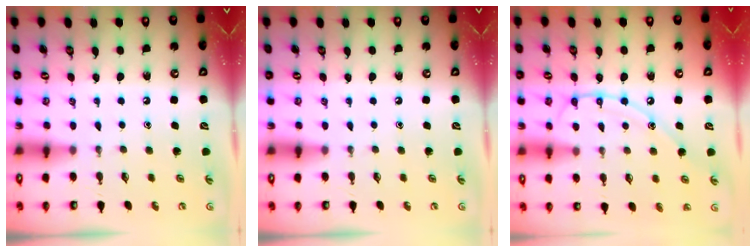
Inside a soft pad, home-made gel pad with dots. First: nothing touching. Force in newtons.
{"total": 0.0}
{"total": 12.0, "press": 12.0, "slide": 0.9}